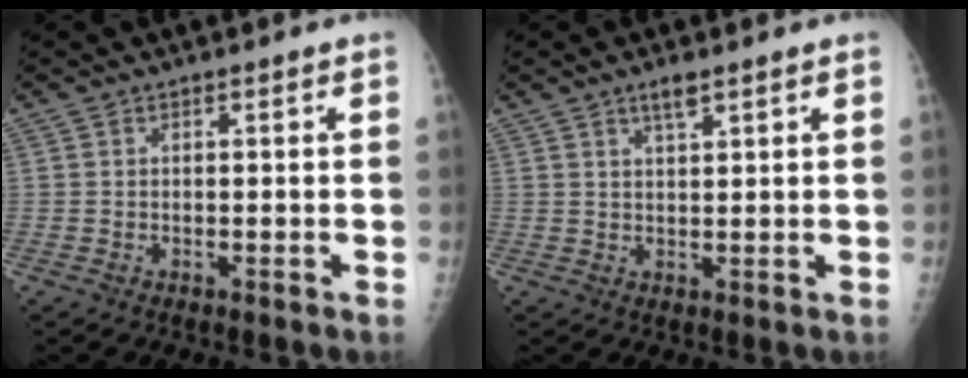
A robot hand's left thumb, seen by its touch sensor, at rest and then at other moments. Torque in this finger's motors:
{"motor_torque": [0.65, 0.35, 0.45, -0.12, 0.02]}